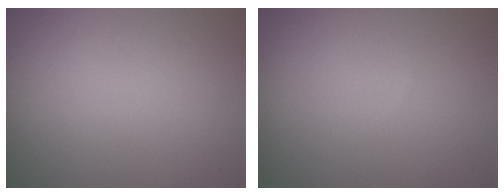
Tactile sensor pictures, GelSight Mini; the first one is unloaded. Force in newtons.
{"total": 0.0}